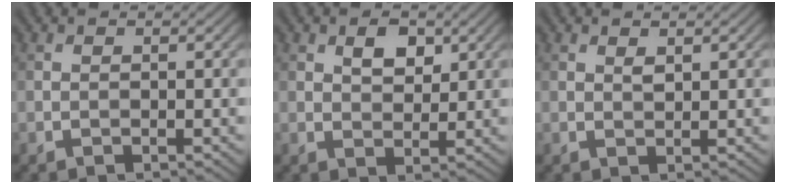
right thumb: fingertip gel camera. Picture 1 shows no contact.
{"total": 3.6, "force": [1.7, 2.2, 2.3], "torque": [-0.041, -0.002, 0.031]}
{"total": 1.2, "force": [0.8, 0.4, 0.8], "torque": [-0.020, -0.003, 0.016]}